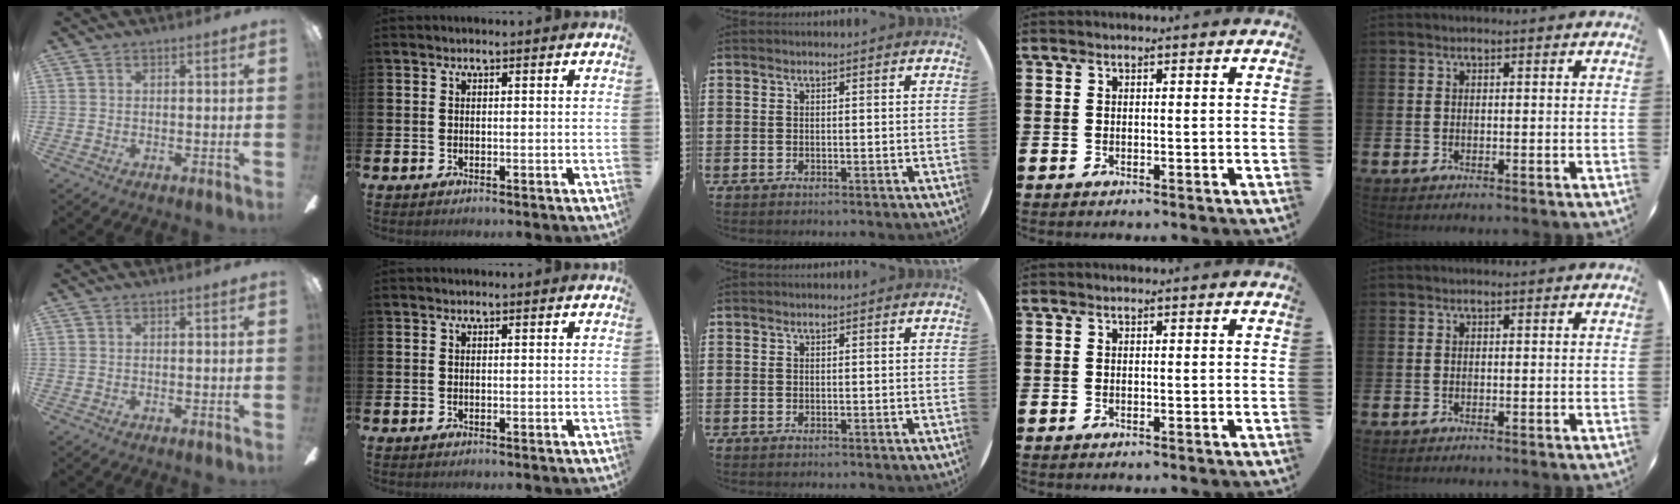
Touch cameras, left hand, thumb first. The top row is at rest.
{}